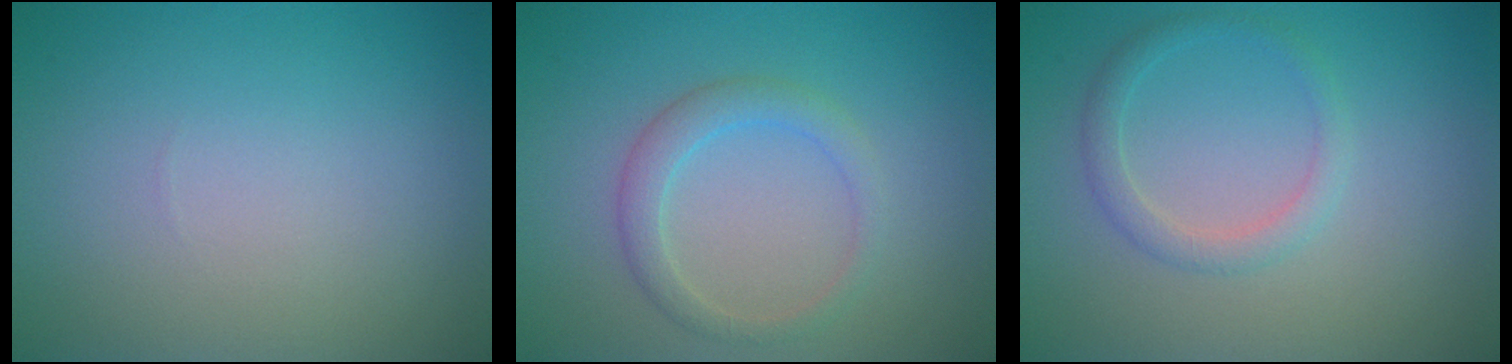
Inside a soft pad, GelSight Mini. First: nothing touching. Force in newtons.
{"total": 2.3, "press": 2.3, "slide": 0.1}
{"total": 1.9, "press": 1.9, "slide": 0.1}